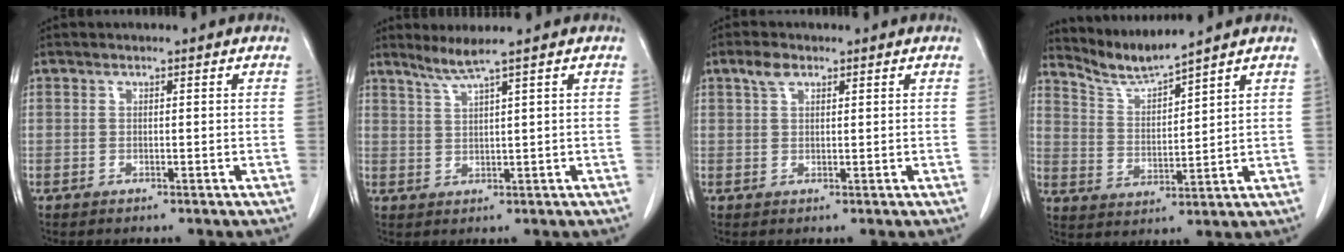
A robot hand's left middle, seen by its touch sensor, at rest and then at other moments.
{"total": 3.1, "force": [2.3, -1.2, 1.6], "torque": [-0.036, -0.007, 0.053]}
{"total": 2.3, "force": [1.5, 1.1, 1.4], "torque": [-0.034, 0.008, 0.030]}
{"total": 5.7, "force": [5.4, -1.6, 0.2], "torque": [-0.018, -0.016, 0.119]}